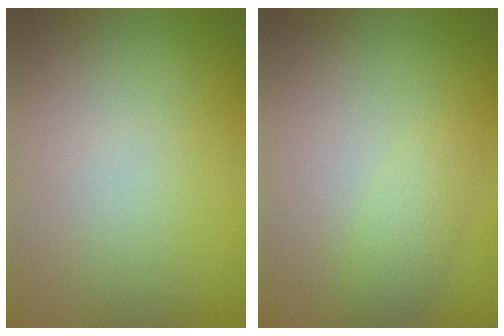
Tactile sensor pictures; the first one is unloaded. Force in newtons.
{"total": 1.5, "press": 1.5, "slide": 0.1}